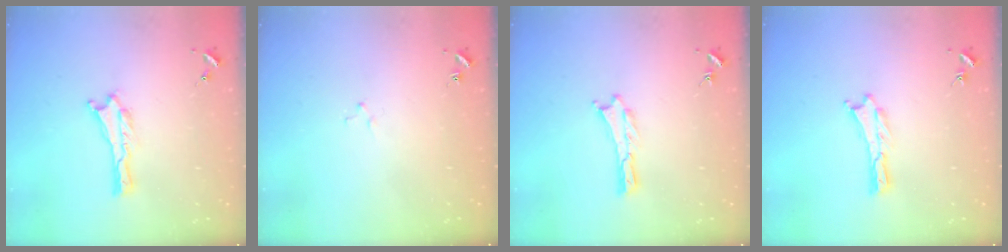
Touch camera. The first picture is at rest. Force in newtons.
{"total": 1.5, "press": 1.5, "slide": 0.2}
{"total": 0.0}
{"total": 0.0}